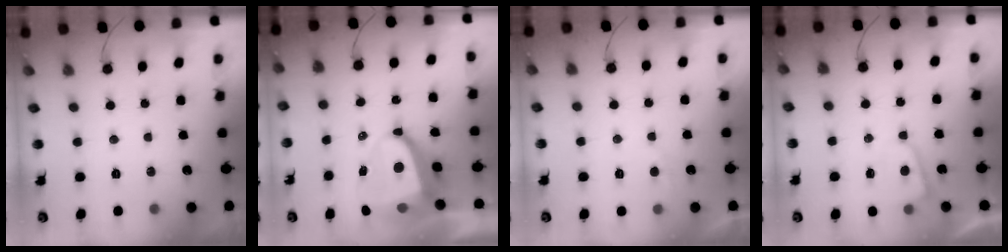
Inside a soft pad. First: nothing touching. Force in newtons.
{"total": 10.2, "press": 10.1, "slide": 1.3}
{"total": 1.4, "press": 1.4, "slide": 0.2}
{"total": 3.7, "press": 3.7, "slide": 0.3}